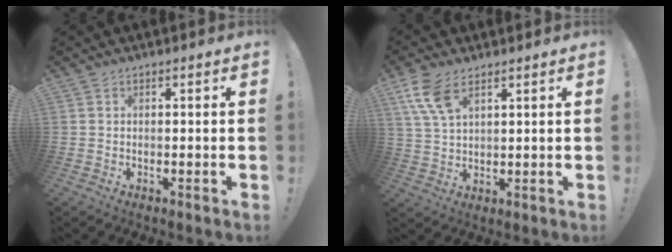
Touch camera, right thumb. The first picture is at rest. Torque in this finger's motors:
{"motor_torque": [0.64, 0.67, 0.12, 0.14, 0.01]}